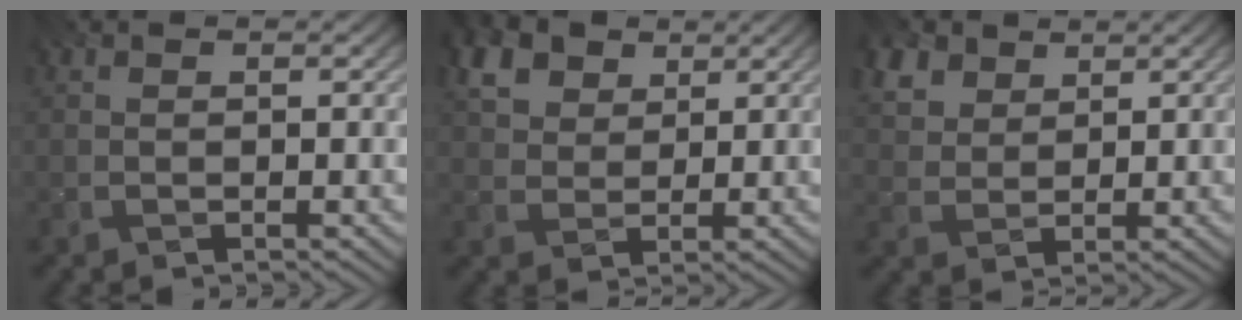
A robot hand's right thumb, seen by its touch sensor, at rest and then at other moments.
{"total": 6.2, "force": [3.0, 4.3, 3.2], "torque": [-0.089, 0.008, 0.052]}
{"total": 5.6, "force": [3.6, 3.5, 2.6], "torque": [-0.085, 0.003, 0.074]}